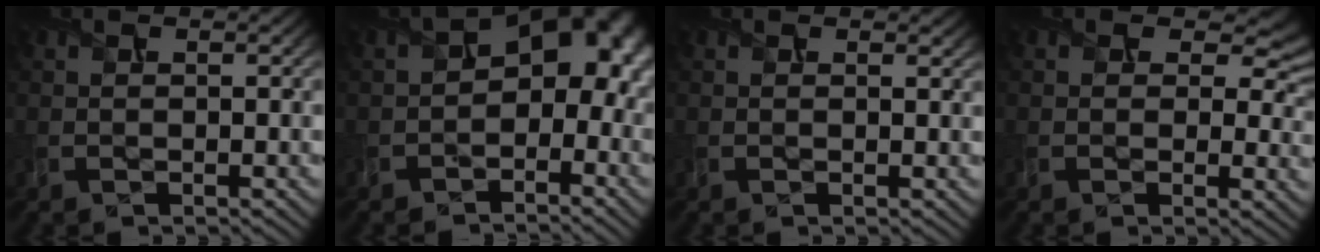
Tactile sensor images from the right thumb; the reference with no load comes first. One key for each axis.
{"total": 9.8, "fx": -1.2, "fy": 6.4, "fz": 7.4, "tx": -0.096, "ty": 0.008, "tz": -0.032}
{"total": 0.8, "fx": 0.6, "fy": 0.3, "fz": 0.5, "tx": -0.011, "ty": -0.002, "tz": 0.010}
{"total": 6.2, "fx": 2.2, "fy": 4.2, "fz": 3.9, "tx": -0.057, "ty": -0.009, "tz": 0.029}